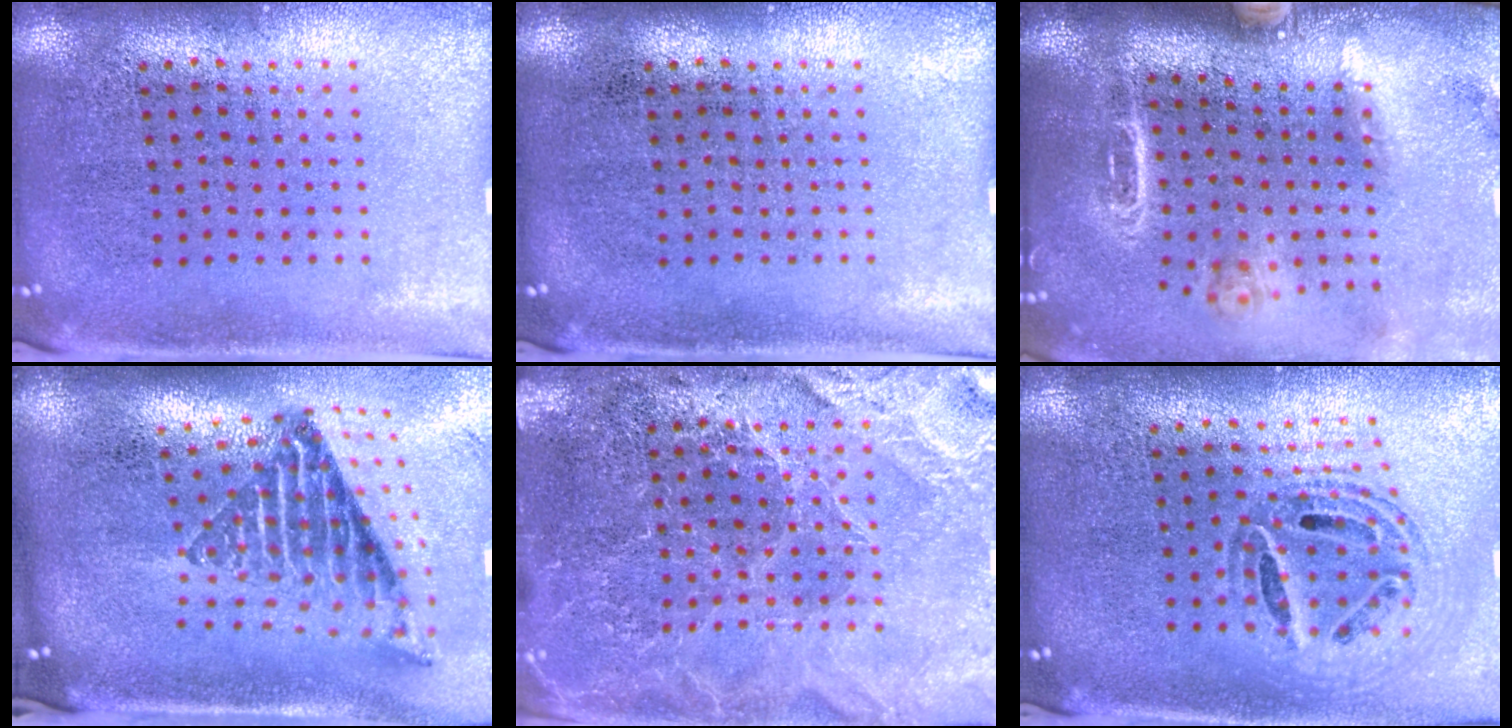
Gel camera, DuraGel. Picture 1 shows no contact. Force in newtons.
{"total": 0.0}
{"total": 2.5, "press": 2.0, "slide": 1.6}
{"total": 2.2, "press": 1.5, "slide": 1.6}
{"total": 4.0, "press": 3.8, "slide": 1.3}
{"total": 0.9, "press": 0.9, "slide": 0.2}